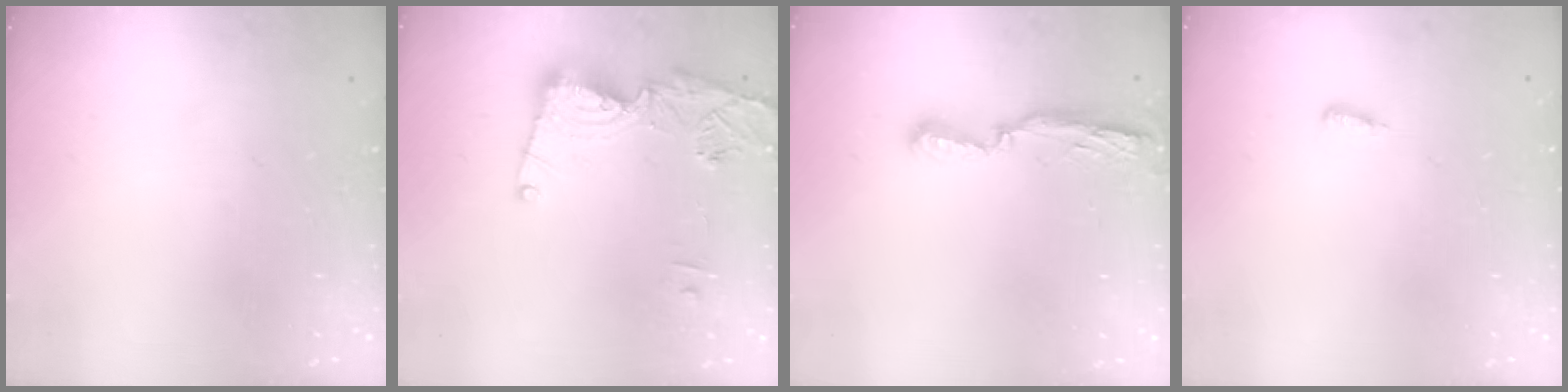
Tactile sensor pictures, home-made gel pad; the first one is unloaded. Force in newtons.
{"total": 13.6, "press": 13.5, "slide": 1.8}
{"total": 9.5, "press": 7.8, "slide": 5.5}
{"total": 3.6, "press": 2.7, "slide": 2.5}